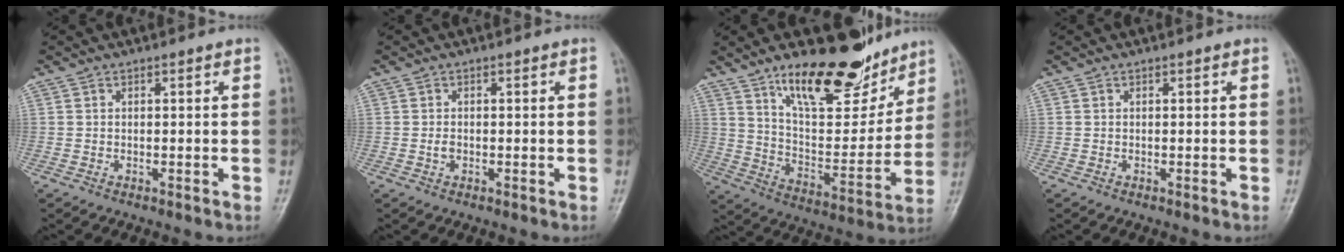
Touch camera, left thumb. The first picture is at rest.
{"total": 0.8, "force": [-0.4, 0.6, 0.4], "torque": [-0.011, 0.000, -0.009]}
{"total": 19.5, "force": [13.8, 7.6, 11.4], "torque": [-0.129, -0.088, 0.230]}
{"total": 0.0}